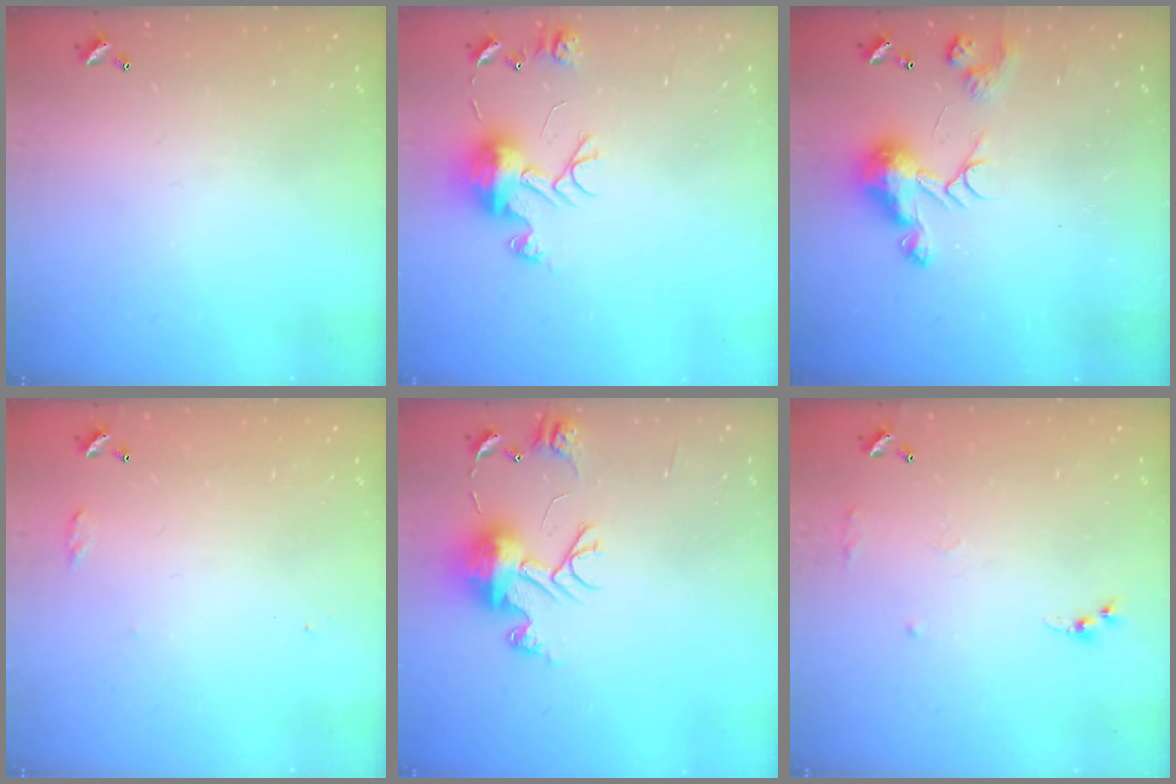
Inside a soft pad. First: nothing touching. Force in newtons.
{"total": 11.6, "press": 11.6, "slide": 1.1}
{"total": 8.7, "press": 8.6, "slide": 0.2}
{"total": 6.3, "press": 6.3, "slide": 0.8}
{"total": 10.8, "press": 10.8, "slide": 1.2}
{"total": 7.5, "press": 7.4, "slide": 0.8}